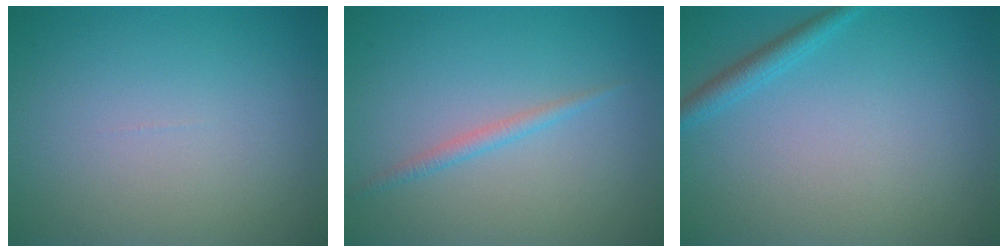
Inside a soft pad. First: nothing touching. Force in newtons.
{"total": 1.2, "press": 1.2, "slide": 0.0}
{"total": 1.6, "press": 1.6, "slide": 0.1}